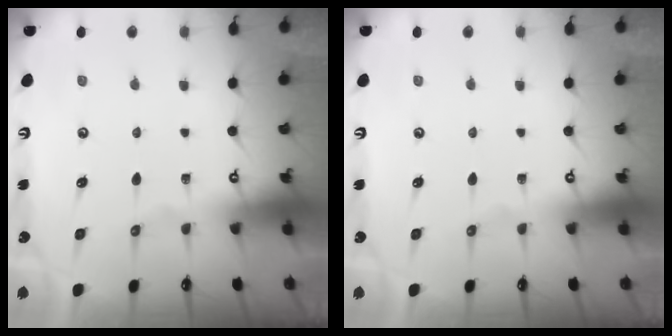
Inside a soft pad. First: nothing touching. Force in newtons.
{"total": 0.0}